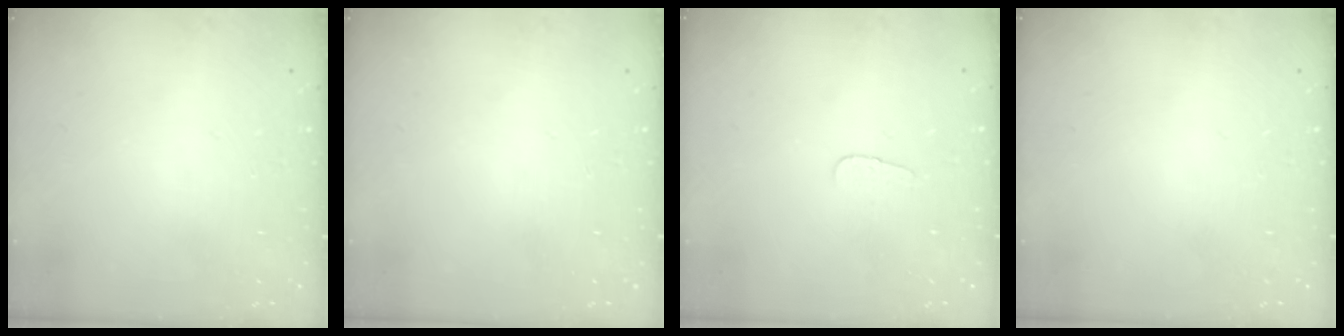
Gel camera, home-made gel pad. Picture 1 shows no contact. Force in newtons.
{"total": 0.0}
{"total": 2.9, "press": 2.8, "slide": 0.3}
{"total": 0.0}